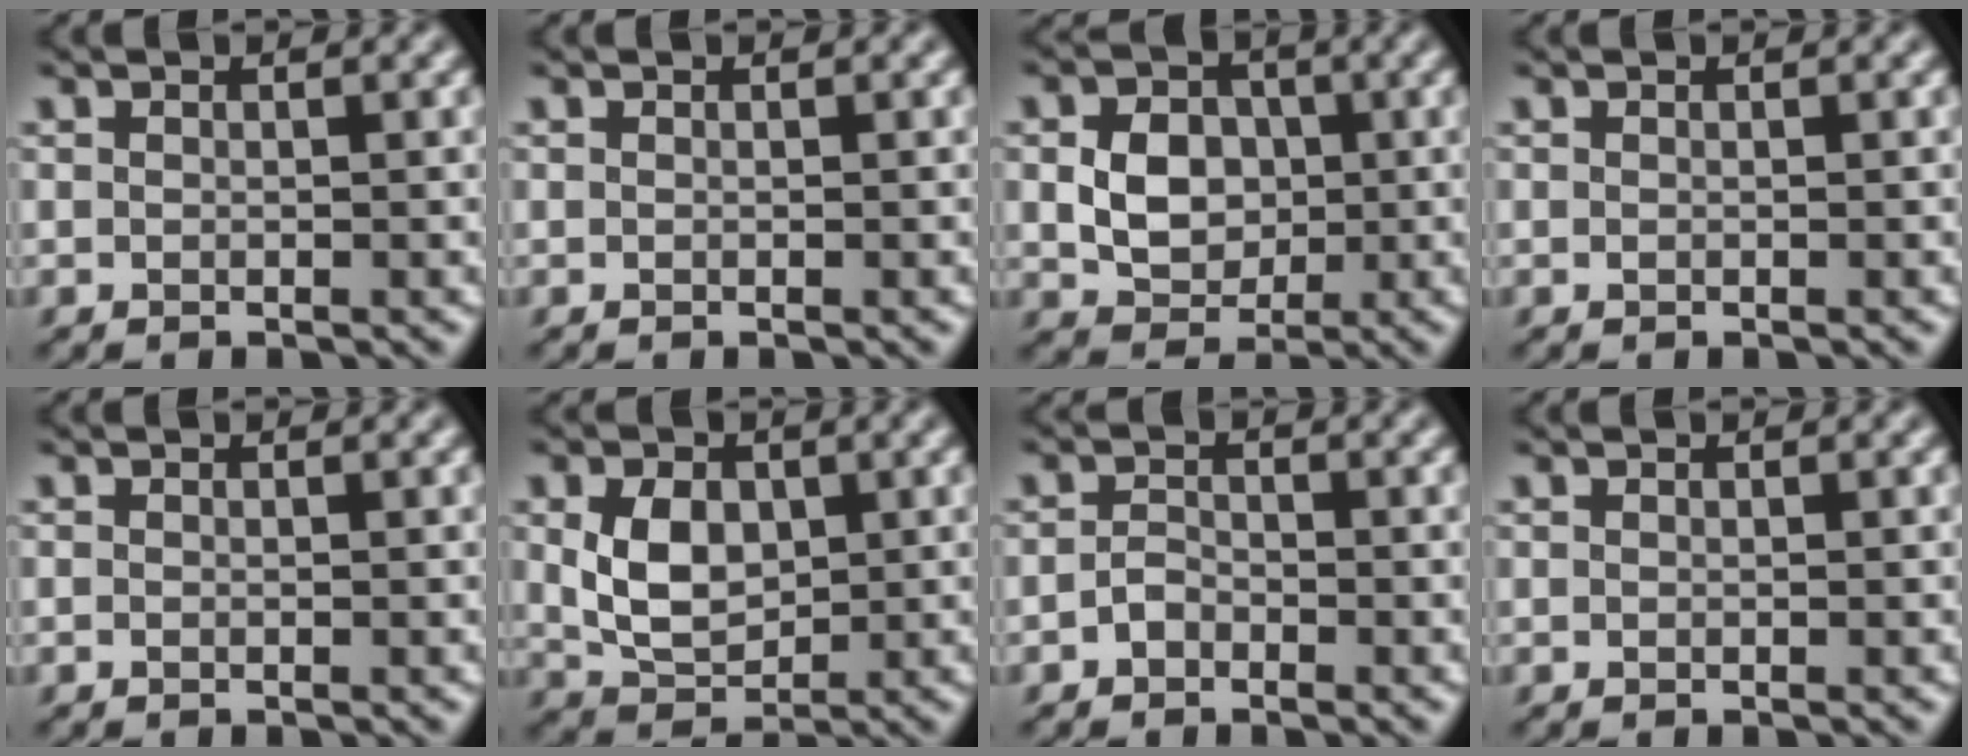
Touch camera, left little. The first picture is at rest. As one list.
[{"total": 0.0}, {"total": 4.5, "force": [-0.1, 3.6, 2.7], "torque": [-0.055, 0.001, -0.003]}, {"total": 0.0}, {"total": 0.0}, {"total": 4.5, "force": [0.5, 3.2, 3.2], "torque": [-0.076, -0.002, 0.011]}, {"total": 1.4, "force": [-0.9, 0.9, 0.6], "torque": [-0.013, 0.004, -0.021]}, {"total": 0.0}]